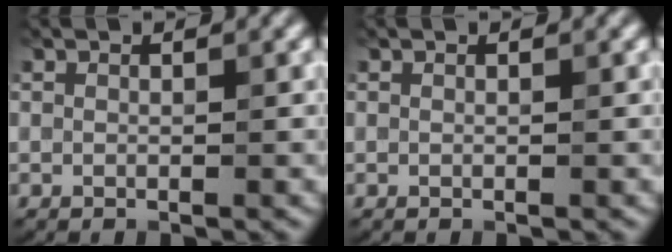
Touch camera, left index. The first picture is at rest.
{"total": 0.0}